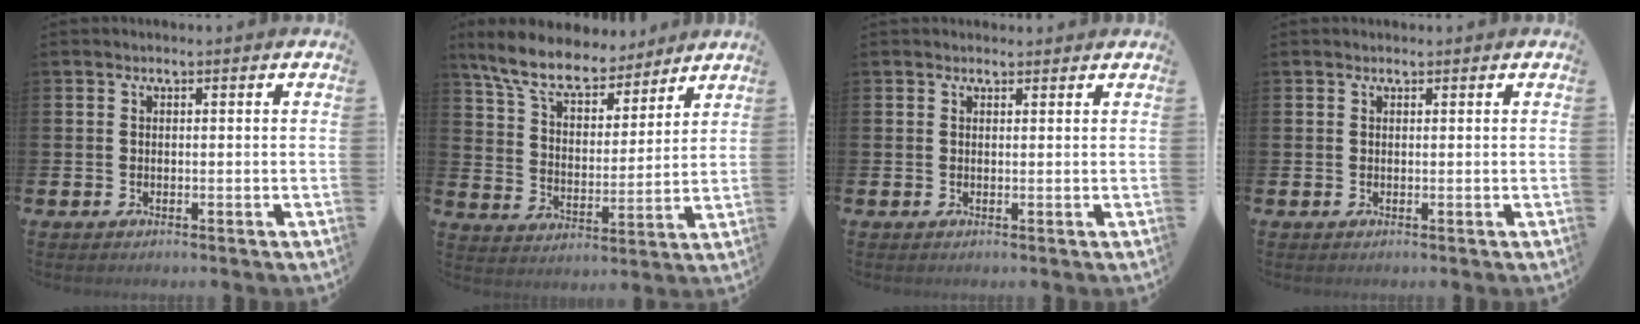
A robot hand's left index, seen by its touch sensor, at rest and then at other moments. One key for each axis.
{"total": 9.1, "fx": 8.1, "fy": 2.9, "fz": 3.1, "tx": -0.091, "ty": -0.051, "tz": 0.143}
{"total": 1.1, "fx": 1.0, "fy": 0.4, "fz": 0.0, "tx": 0.017, "ty": -0.002, "tz": 0.016}
{"total": 0.6, "fx": 0.6, "fy": 0.2, "fz": 0.0, "tx": 0.014, "ty": -0.004, "tz": 0.009}